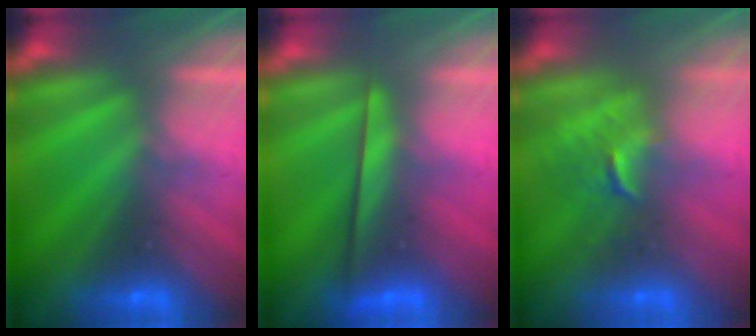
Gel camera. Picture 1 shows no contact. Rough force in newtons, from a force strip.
{"total": 2.2}
{"total": 2.6}